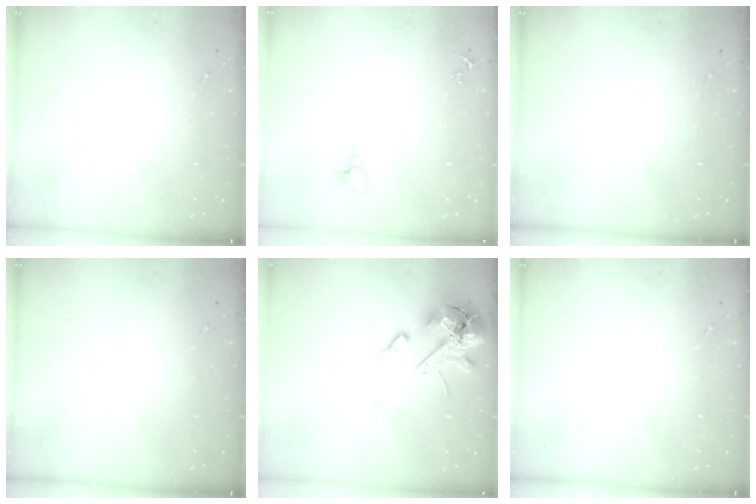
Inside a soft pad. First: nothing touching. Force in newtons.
{"total": 5.5, "press": 5.5, "slide": 0.4}
{"total": 0.0}
{"total": 0.0}
{"total": 14.0, "press": 13.8, "slide": 2.4}
{"total": 0.0}